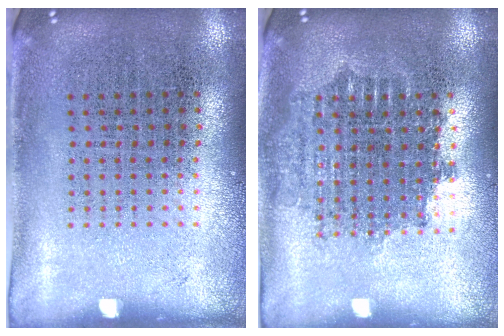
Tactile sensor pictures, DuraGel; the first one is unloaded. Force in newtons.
{"total": 1.6, "press": 1.3, "slide": 1.0}